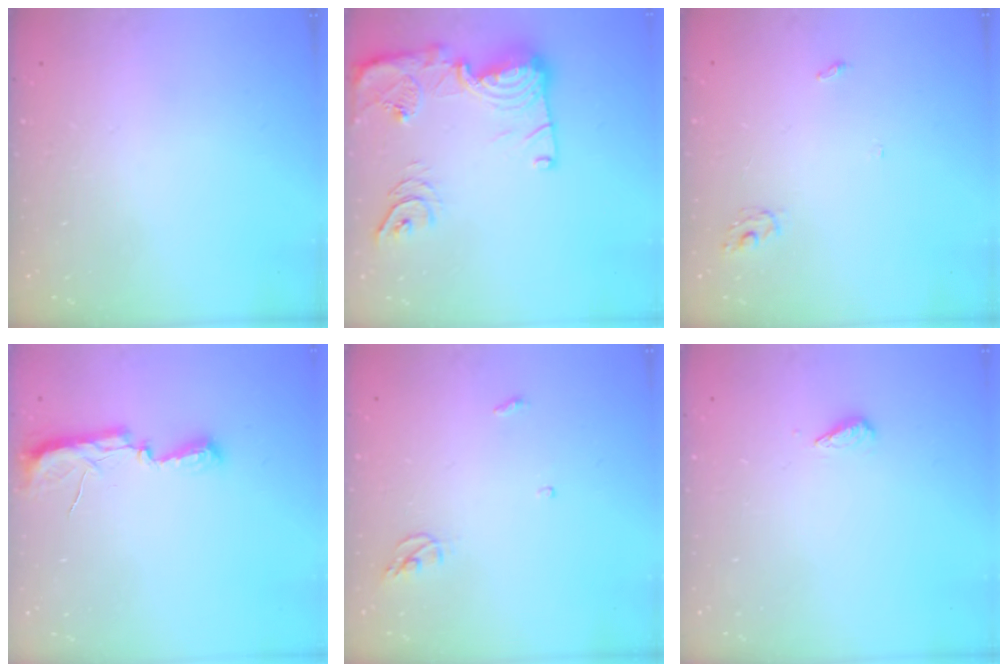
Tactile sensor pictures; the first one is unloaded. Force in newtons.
{"total": 21.3, "press": 21.2, "slide": 1.9}
{"total": 2.8, "press": 2.8, "slide": 0.2}
{"total": 7.7, "press": 7.6, "slide": 1.0}
{"total": 3.8, "press": 3.8, "slide": 0.3}
{"total": 3.0, "press": 2.9, "slide": 0.6}